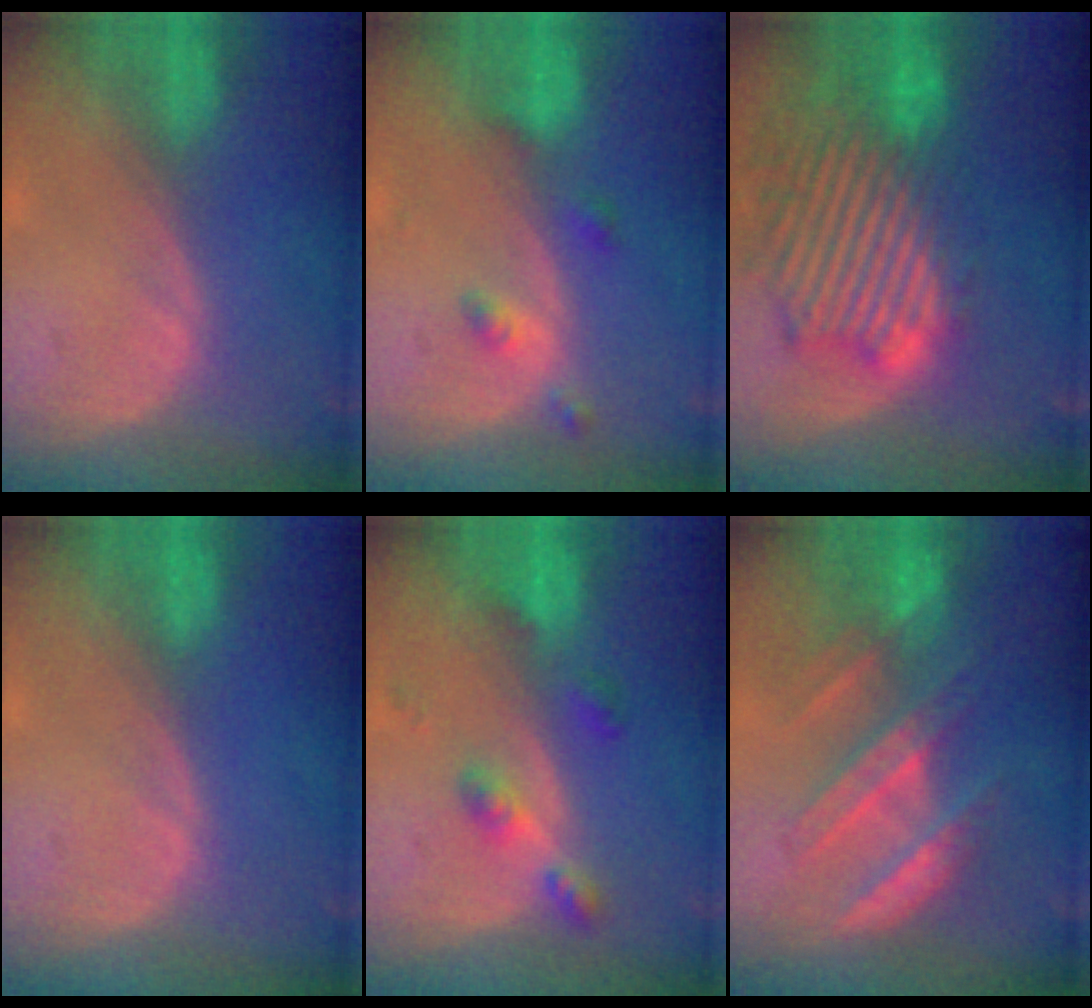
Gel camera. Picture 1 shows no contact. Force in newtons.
{"total": 2.9, "press": 2.9, "slide": 0.2}
{"total": 13.6, "press": 11.7, "slide": 6.8}
{"total": 0.0}
{"total": 4.6, "press": 4.2, "slide": 1.9}
{"total": 7.1, "press": 7.1, "slide": 0.3}